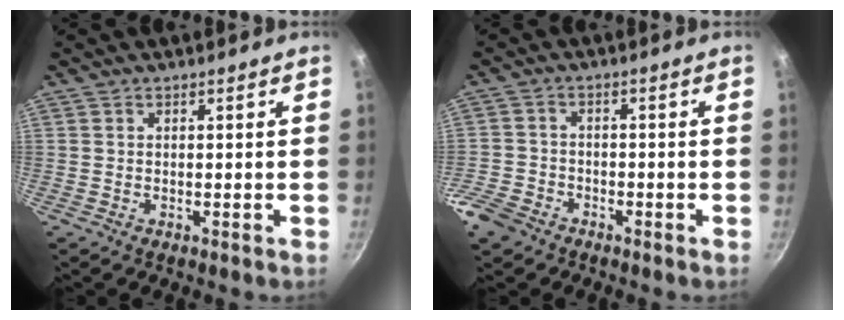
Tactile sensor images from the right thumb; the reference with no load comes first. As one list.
[{"total": 5.9, "force": [-4.1, 3.7, 2.0], "torque": [-0.044, 0.011, -0.081]}]